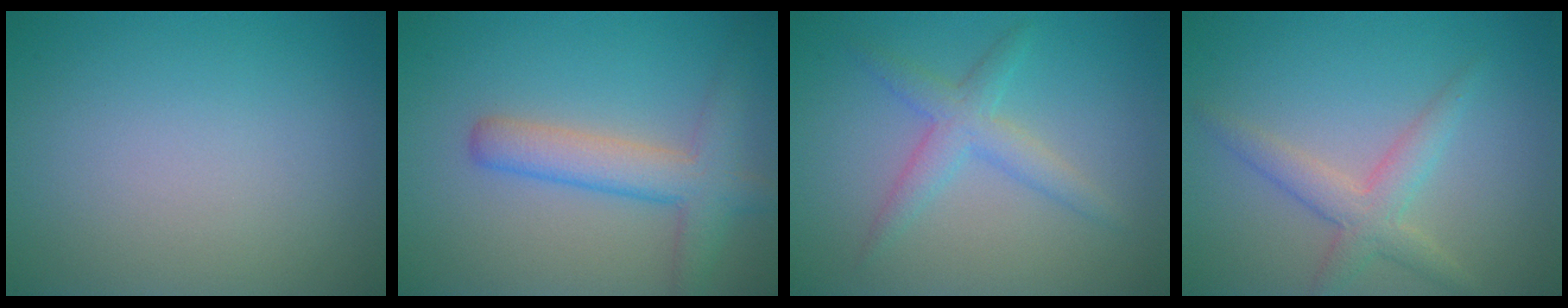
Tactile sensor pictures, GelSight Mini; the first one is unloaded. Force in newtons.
{"total": 4.5, "press": 4.5, "slide": 0.2}
{"total": 2.8, "press": 2.8, "slide": 0.1}
{"total": 3.0, "press": 3.0, "slide": 0.1}